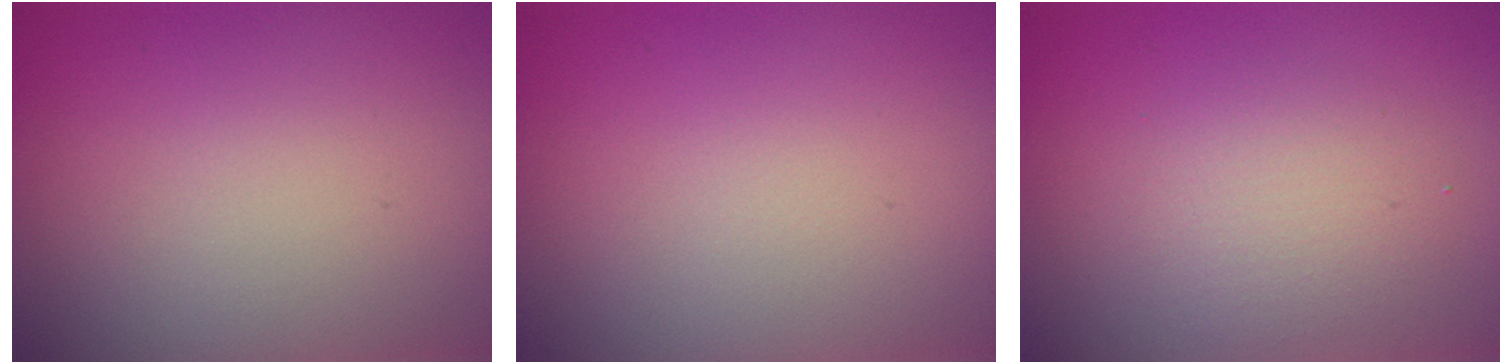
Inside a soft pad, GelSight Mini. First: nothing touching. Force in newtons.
{"total": 0.0}
{"total": 2.7, "press": 2.7, "slide": 0.1}